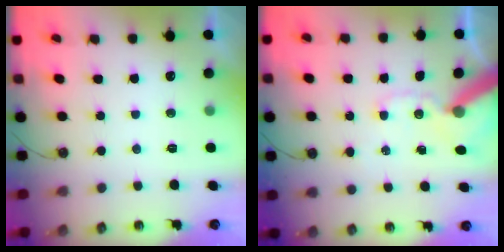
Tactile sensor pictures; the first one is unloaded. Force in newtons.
{"total": 13.4, "press": 13.3, "slide": 2.0}